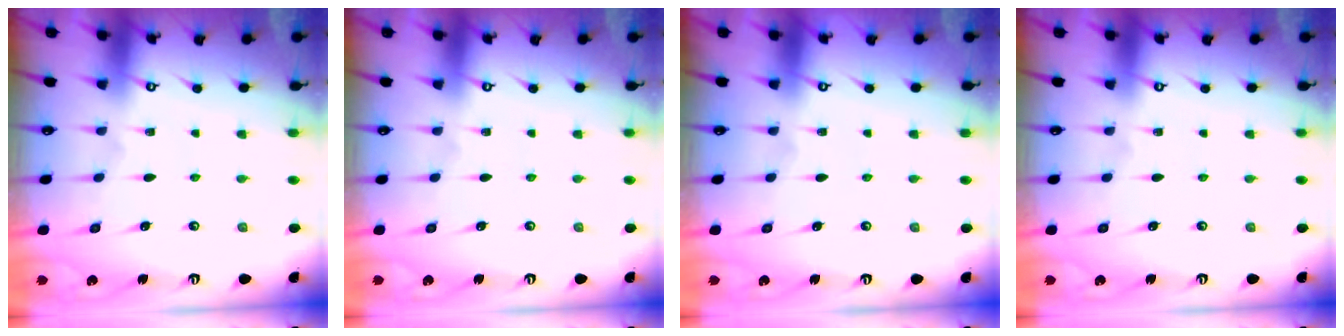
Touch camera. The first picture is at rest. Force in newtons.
{"total": 0.0}
{"total": 0.0}
{"total": 0.0}